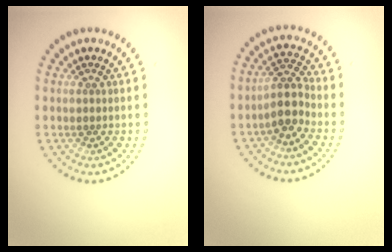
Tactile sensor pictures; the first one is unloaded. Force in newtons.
{"total": 2.7, "press": 2.2, "slide": 1.6}